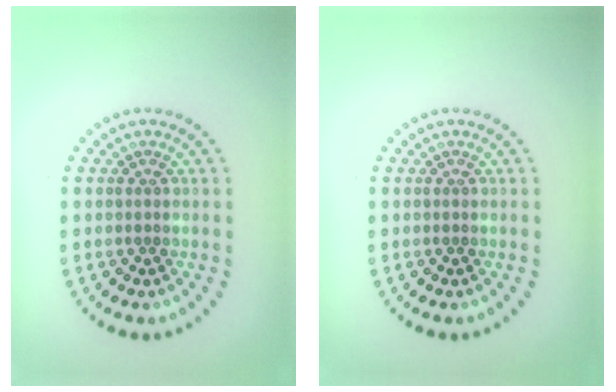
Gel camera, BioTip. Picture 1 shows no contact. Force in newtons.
{"total": 0.0}